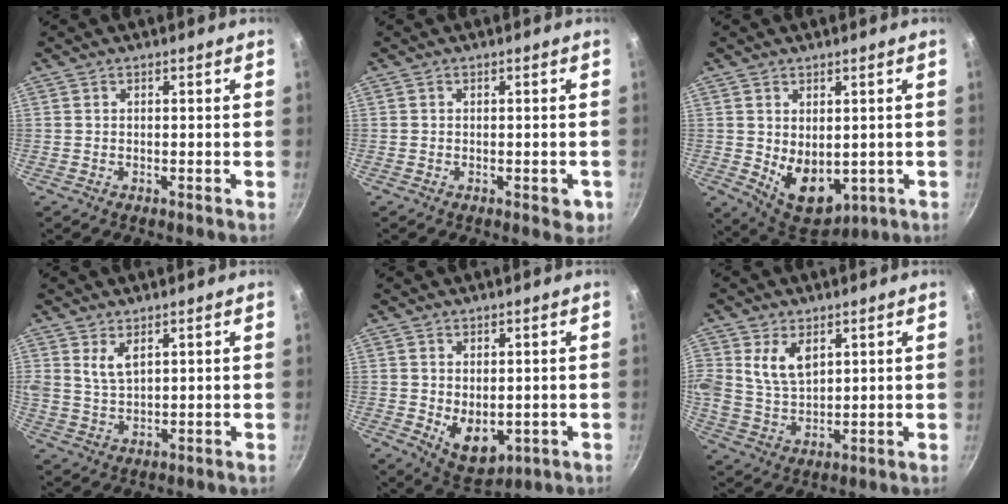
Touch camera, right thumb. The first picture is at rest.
{"total": 3.0, "force": [-1.0, 1.6, 2.3], "torque": [-0.019, 0.001, -0.014]}
{"total": 10.2, "force": [-0.3, 6.9, 7.5], "torque": [-0.087, -0.023, 0.019]}
{"total": 3.7, "force": [1.9, 2.0, 2.5], "torque": [-0.043, -0.013, 0.038]}
{"total": 7.7, "force": [-0.3, 5.1, 5.7], "torque": [-0.073, -0.019, 0.016]}
{"total": 8.0, "force": [3.3, 5.1, 5.2], "torque": [-0.087, -0.023, 0.068]}